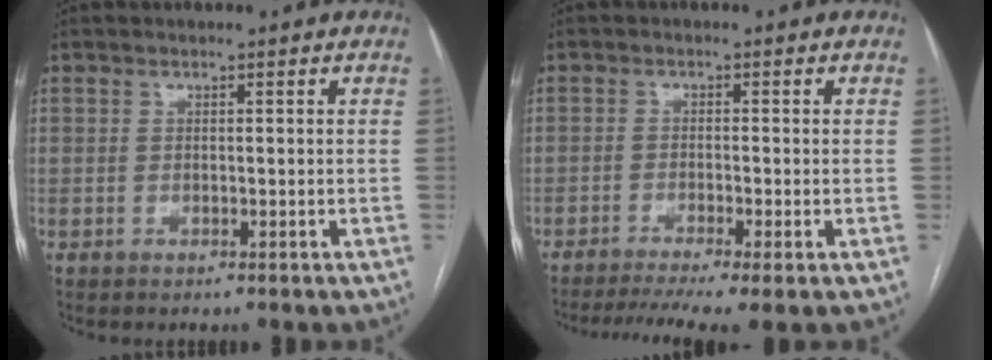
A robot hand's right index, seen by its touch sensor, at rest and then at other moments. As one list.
[{"total": 8.3, "force": [-6.2, -0.2, 5.5], "torque": [-0.084, -0.012, -0.097]}]